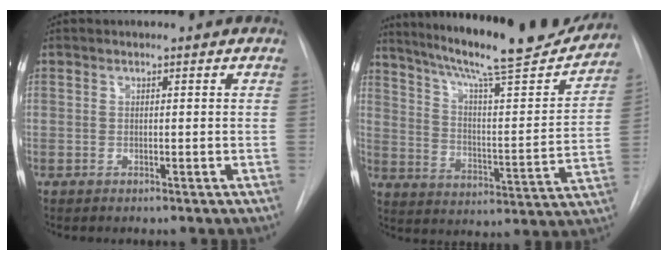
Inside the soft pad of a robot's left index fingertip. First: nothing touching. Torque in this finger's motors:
{"motor_torque": [0.99, -1.15, 0.31, 0.17]}